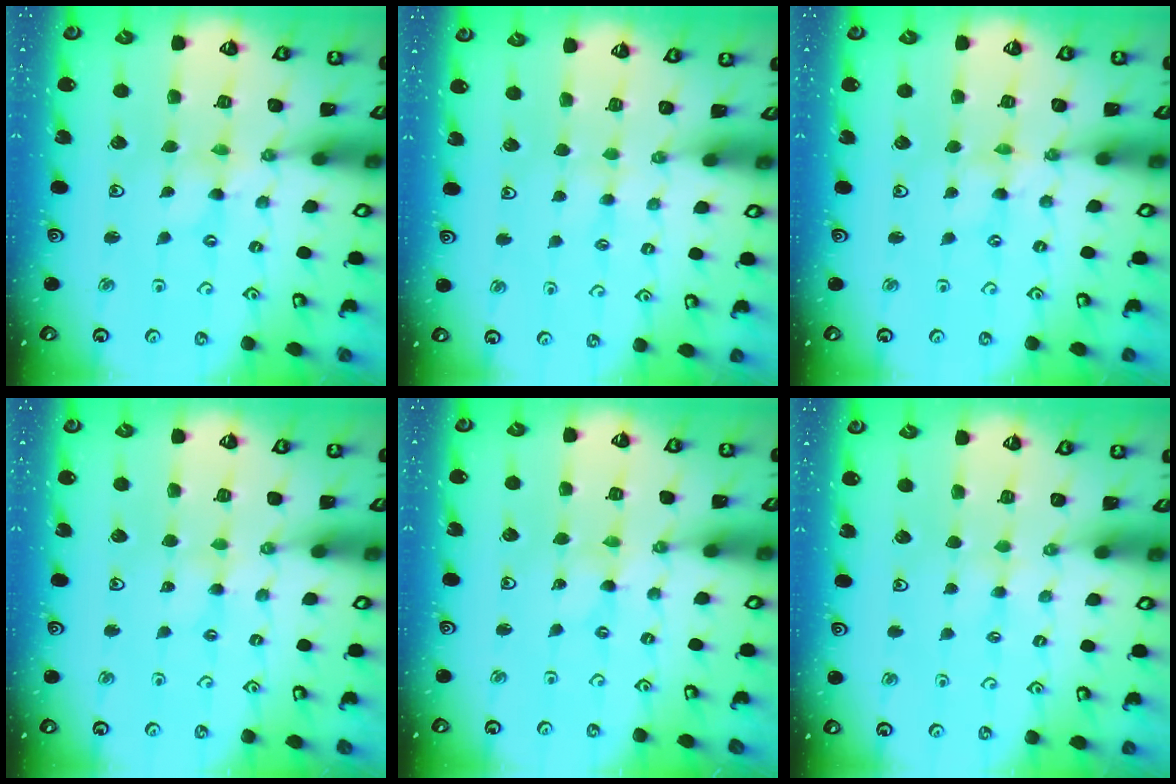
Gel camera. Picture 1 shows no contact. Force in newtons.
{"total": 1.9, "press": 1.8, "slide": 0.3}
{"total": 0.0}
{"total": 2.5, "press": 2.5, "slide": 0.2}
{"total": 0.0}
{"total": 1.9, "press": 1.9, "slide": 0.3}